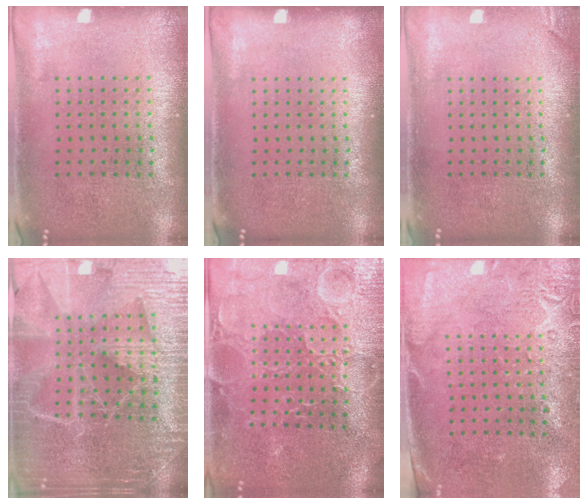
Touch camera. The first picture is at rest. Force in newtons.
{"total": 0.0}
{"total": 1.1, "press": 1.1, "slide": 0.3}
{"total": 5.1, "press": 4.6, "slide": 2.1}
{"total": 3.7, "press": 3.6, "slide": 0.9}
{"total": 2.7, "press": 2.2, "slide": 1.6}